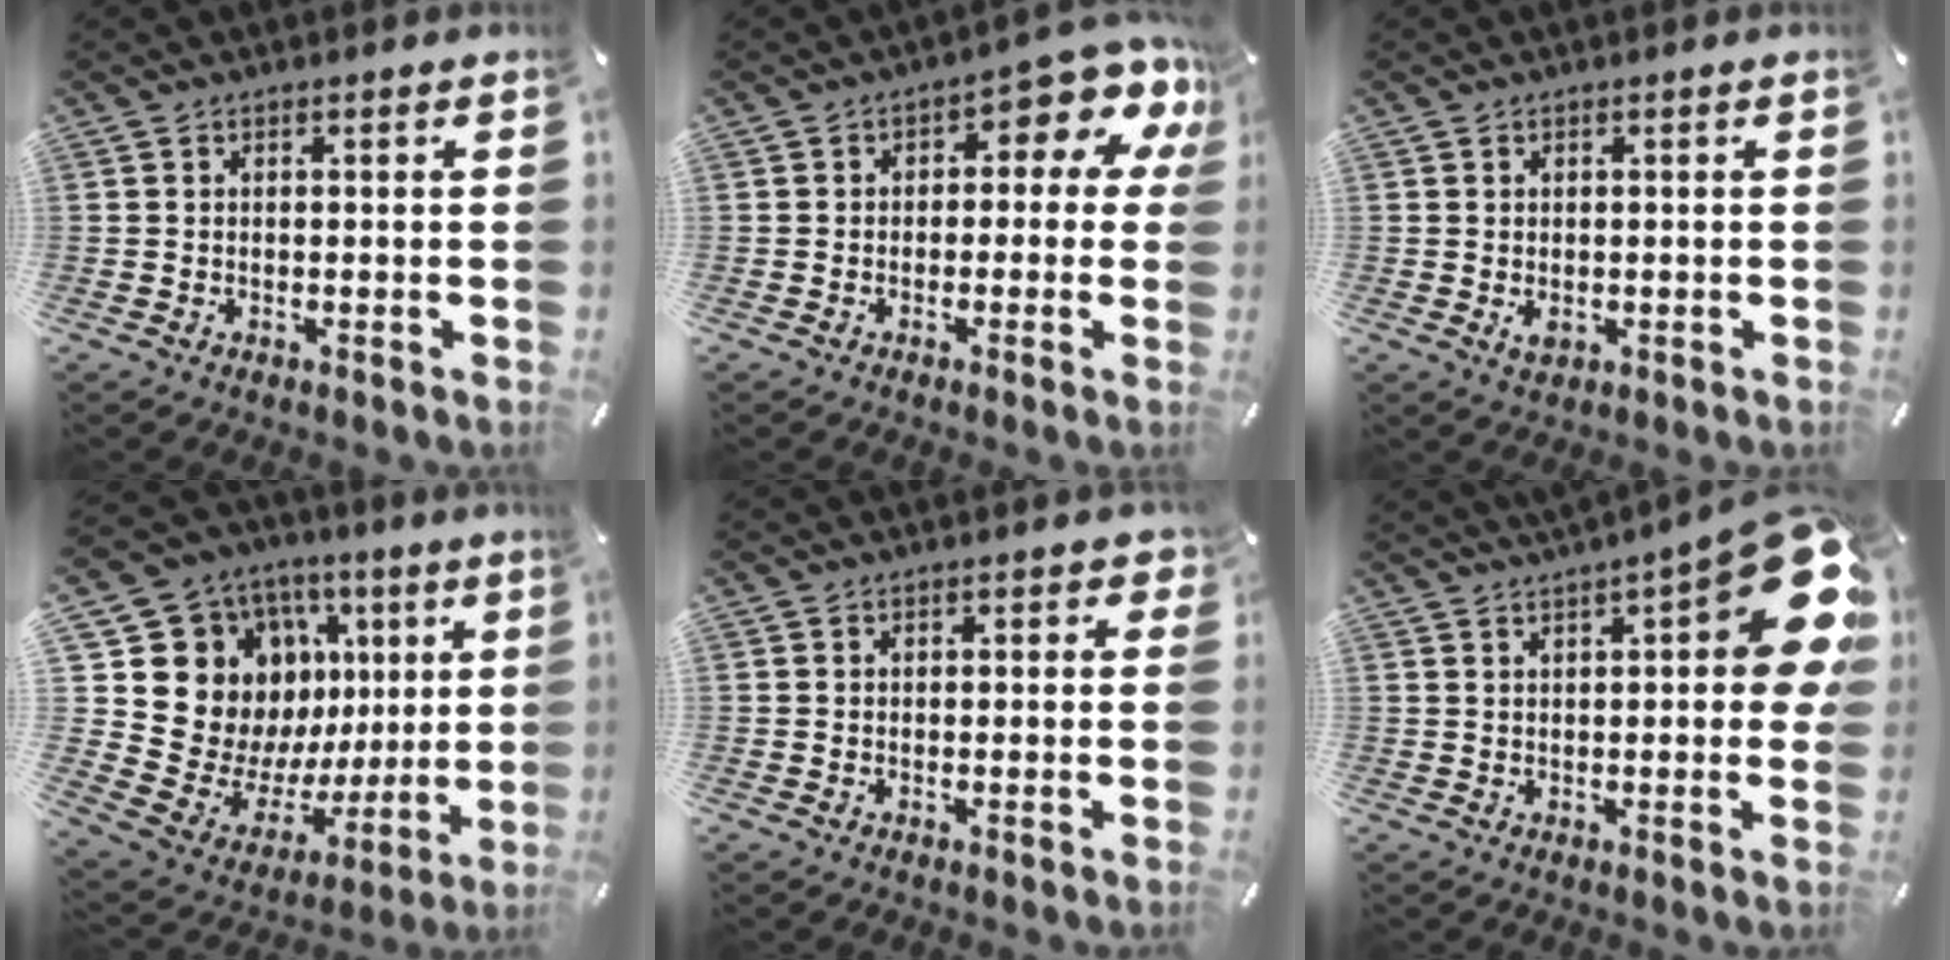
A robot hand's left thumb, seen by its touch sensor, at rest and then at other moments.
{"total": 8.6, "force": [2.9, 4.0, 7.1], "torque": [-0.088, -0.026, 0.043]}
{"total": 2.1, "force": [-0.2, 1.7, 1.2], "torque": [-0.020, -0.004, -0.007]}
{"total": 17.3, "force": [5.2, 15.5, 5.8], "torque": [-0.078, -0.069, 0.135]}
{"total": 1.3, "force": [0.2, 1.0, 0.8], "torque": [0.000, 0.000, -0.001]}
{"total": 17.5, "force": [7.4, 5.3, 15.0], "torque": [-0.198, -0.038, 0.118]}